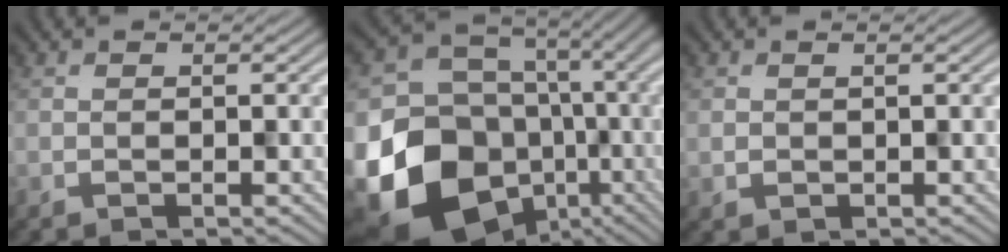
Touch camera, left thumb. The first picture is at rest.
{"total": 18.6, "force": [-7.3, 14.9, 8.6], "torque": [-0.219, -0.039, -0.100]}
{"total": 1.0, "force": [0.2, 0.8, 0.6], "torque": [-0.014, -0.001, 0.008]}